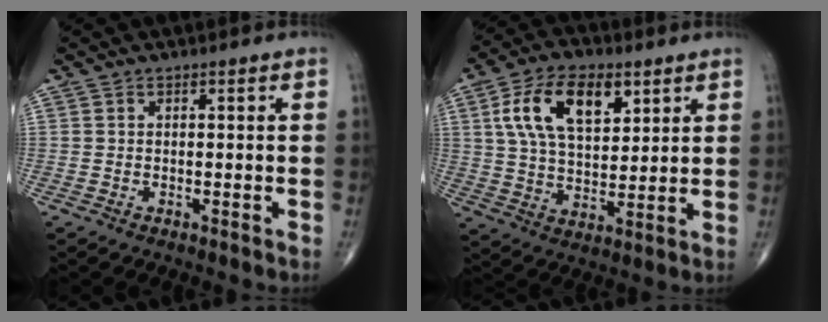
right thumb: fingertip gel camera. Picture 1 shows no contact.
{"total": 15.0, "force": [5.9, 8.1, 11.1], "torque": [-0.180, -0.010, 0.109]}